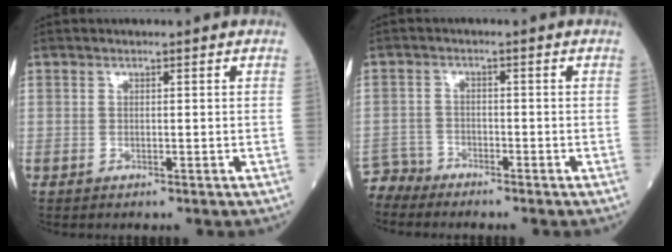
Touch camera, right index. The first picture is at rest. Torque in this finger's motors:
{"motor_torque": [-0.03, 0.12, -0.08, -0.04]}